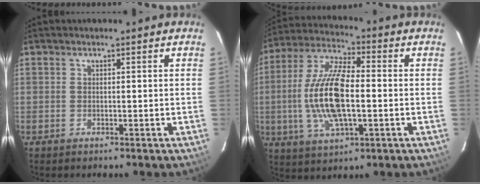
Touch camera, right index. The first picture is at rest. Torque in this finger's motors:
{"motor_torque": [2.14, 0.00, 1.06, 0.21]}